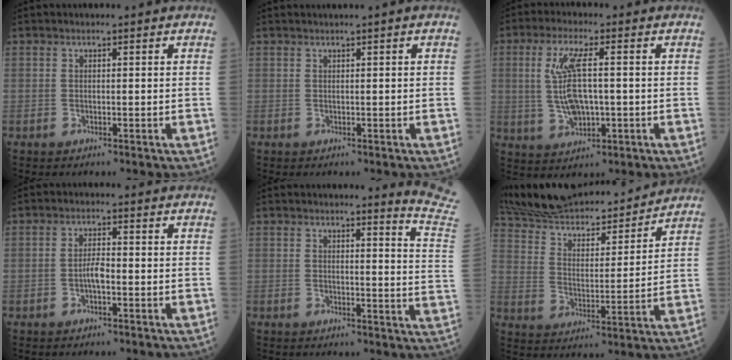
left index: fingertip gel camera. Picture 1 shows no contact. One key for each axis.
{"total": 0.7, "fx": 0.4, "fy": -0.2, "fz": 0.5, "tx": -0.013, "ty": 0.001, "tz": 0.013}
{"total": 7.9, "fx": 0.2, "fy": 2.5, "fz": 7.6, "tx": -0.166, "ty": 0.004, "tz": 0.010}
{"total": 2.3, "fx": -0.9, "fy": 0.5, "fz": 2.0, "tx": -0.039, "ty": 0.001, "tz": -0.019}
{"total": 8.5, "fx": 8.3, "fy": -1.9, "fz": 0.9, "tx": -0.012, "ty": -0.104, "tz": 0.070}
{"total": 24.2, "fx": 22.1, "fy": 4.8, "fz": 8.5, "tx": -0.164, "ty": 0.006, "tz": 0.337}